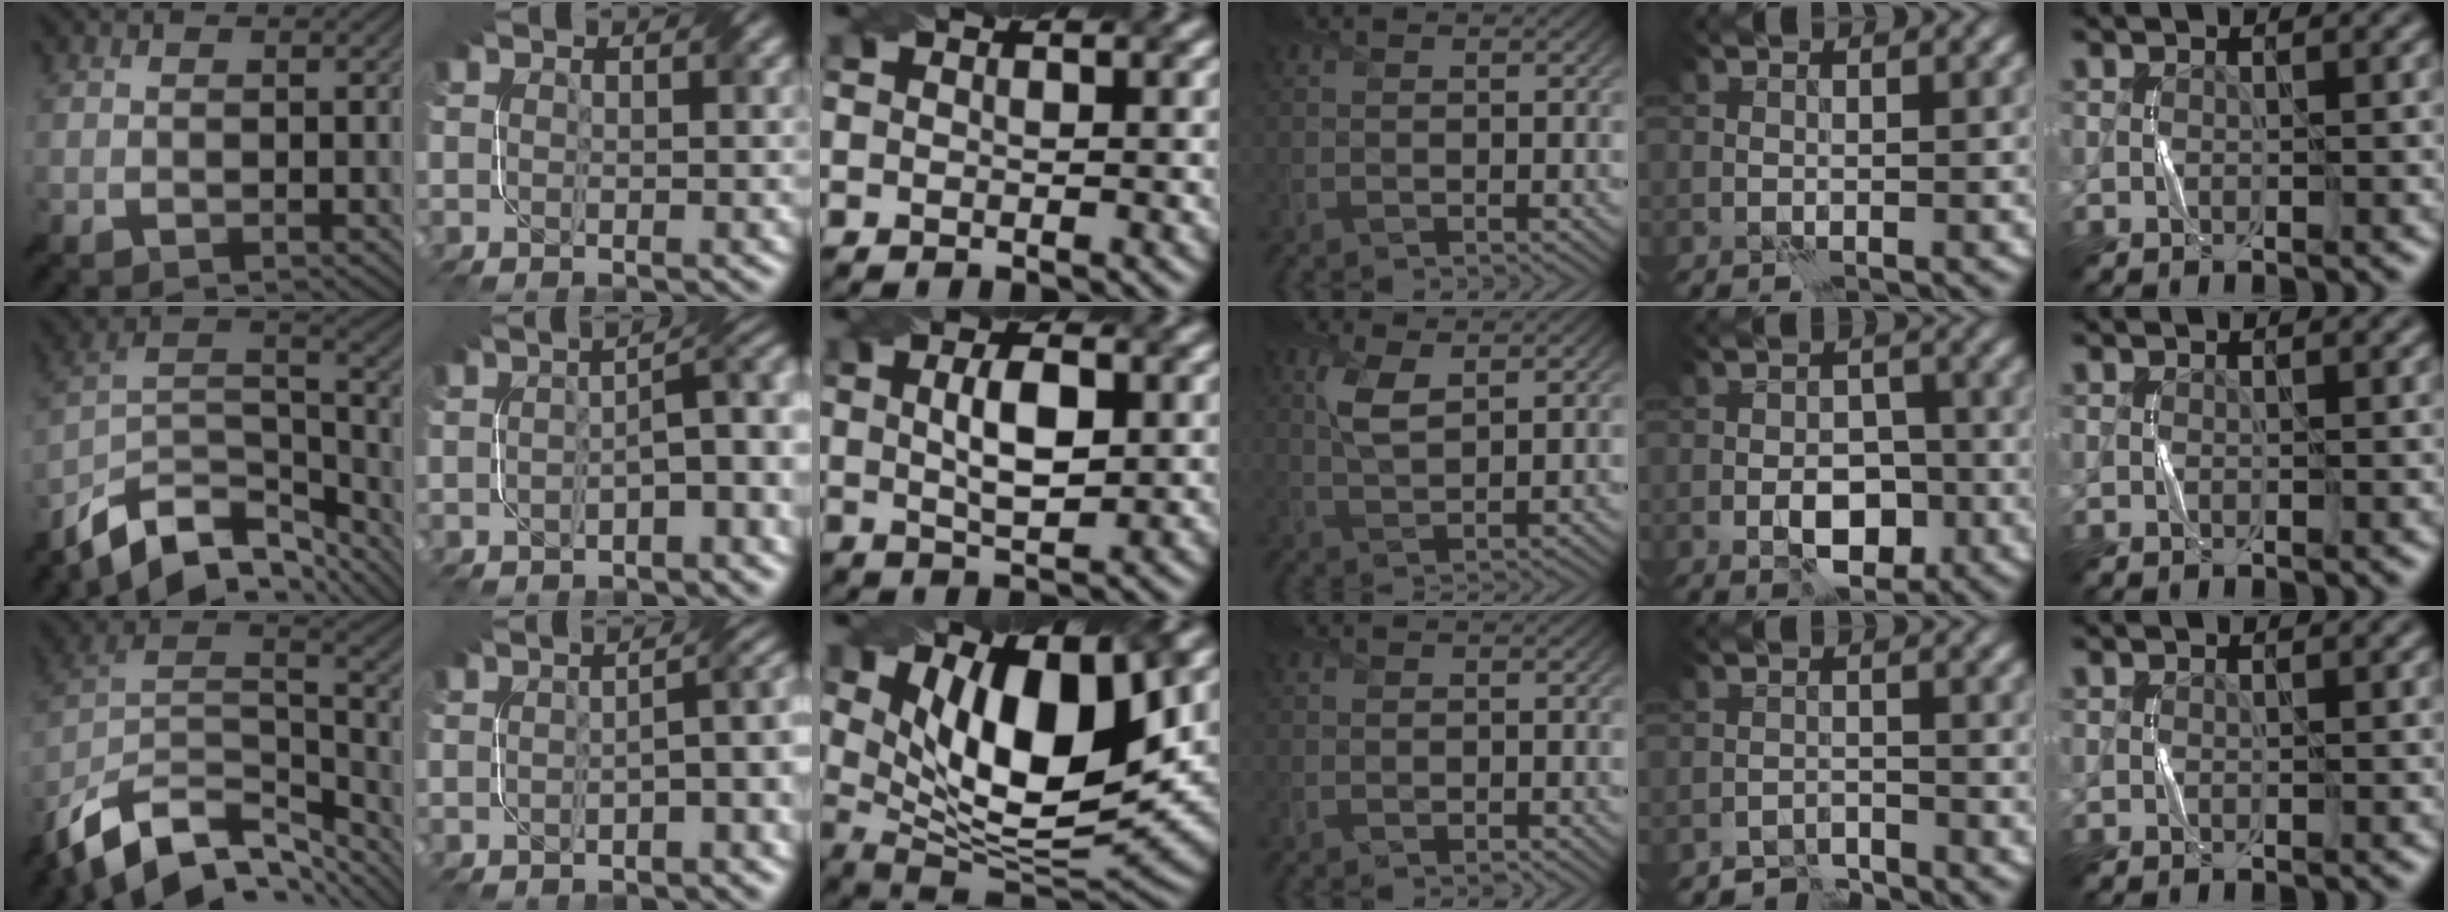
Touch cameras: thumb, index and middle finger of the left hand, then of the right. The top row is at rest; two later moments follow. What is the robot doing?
{"motion": "twist", "object": "screw"}